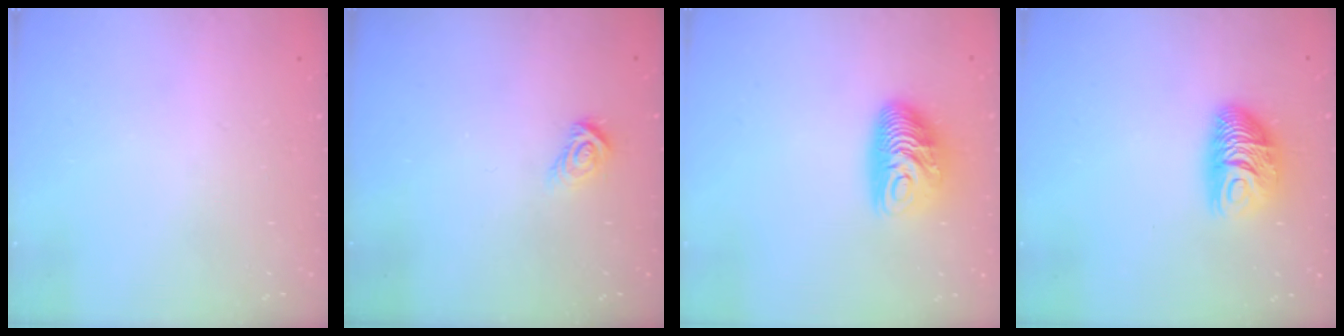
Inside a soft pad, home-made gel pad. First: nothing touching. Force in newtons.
{"total": 5.5, "press": 5.5, "slide": 0.4}
{"total": 10.6, "press": 10.5, "slide": 0.9}
{"total": 9.5, "press": 9.5, "slide": 0.6}